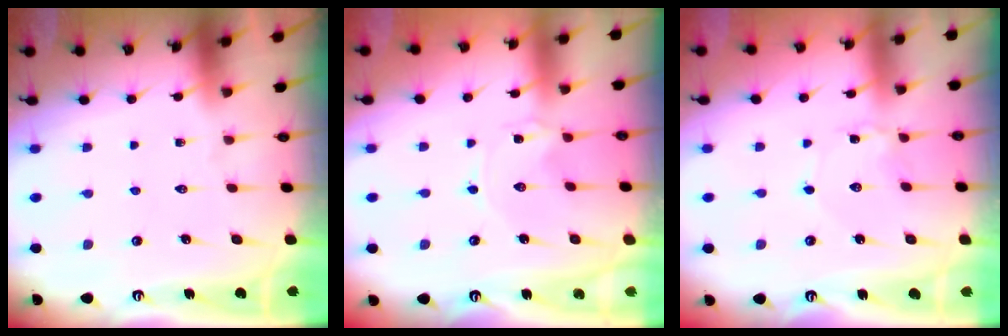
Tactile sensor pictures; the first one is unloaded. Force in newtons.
{"total": 0.0}
{"total": 0.9, "press": 0.9, "slide": 0.1}